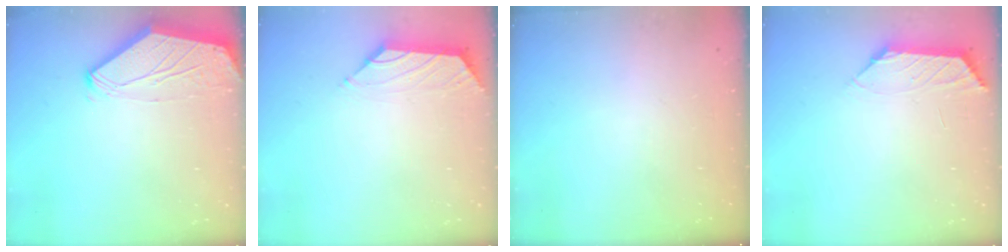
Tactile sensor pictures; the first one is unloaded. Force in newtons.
{"total": 0.9, "press": 0.7, "slide": 0.5}
{"total": 0.0}
{"total": 1.4, "press": 1.3, "slide": 0.4}